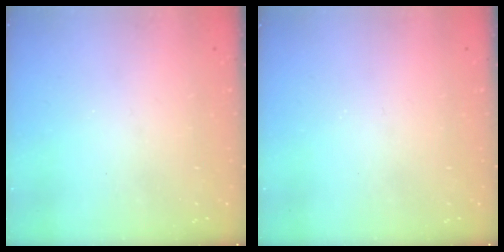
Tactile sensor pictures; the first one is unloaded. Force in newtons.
{"total": 0.0}